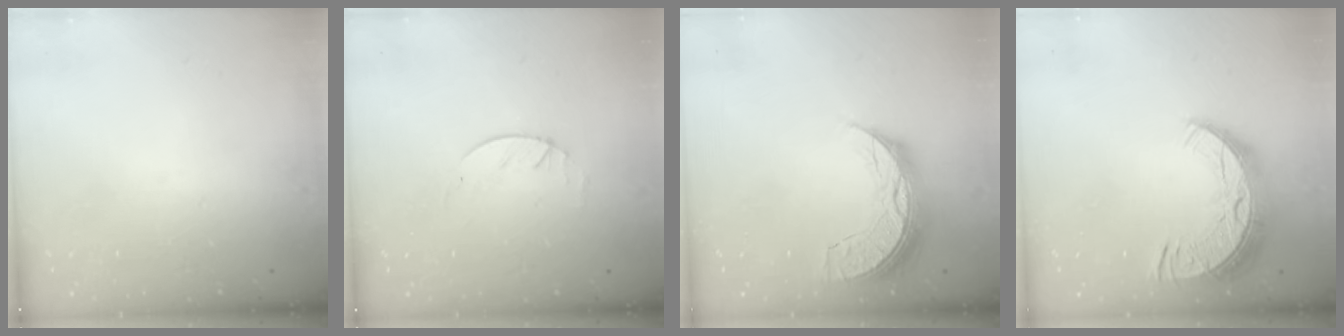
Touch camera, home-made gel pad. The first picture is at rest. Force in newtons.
{"total": 2.0, "press": 2.0, "slide": 0.2}
{"total": 11.2, "press": 11.2, "slide": 0.9}
{"total": 13.3, "press": 13.3, "slide": 0.9}